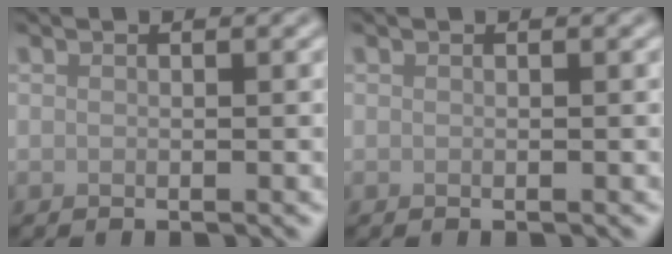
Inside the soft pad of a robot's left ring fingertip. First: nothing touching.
{"total": 0.0}